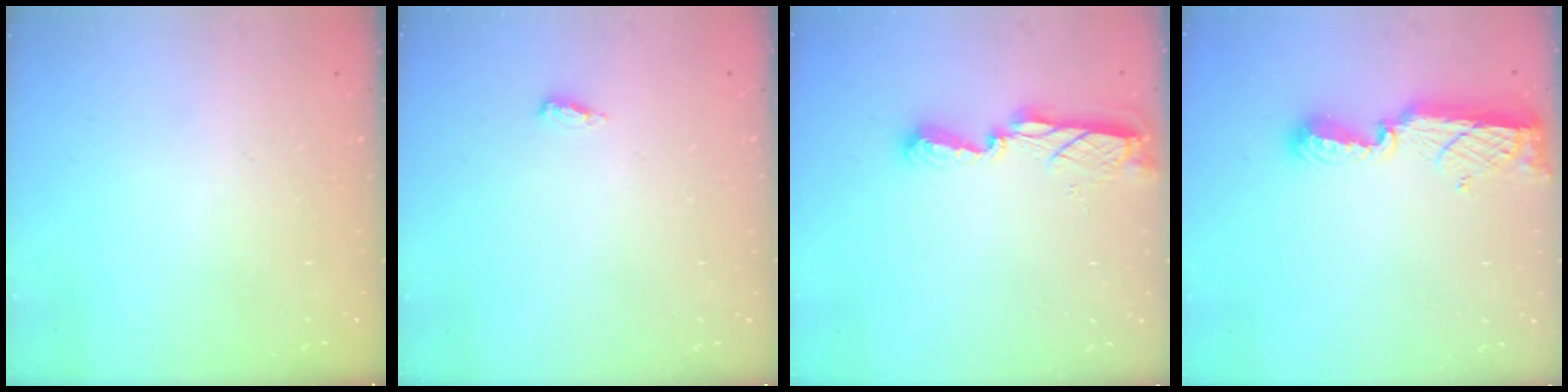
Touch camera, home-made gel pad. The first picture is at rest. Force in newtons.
{"total": 2.7, "press": 2.5, "slide": 1.0}
{"total": 7.8, "press": 7.7, "slide": 0.3}
{"total": 11.5, "press": 10.3, "slide": 5.0}